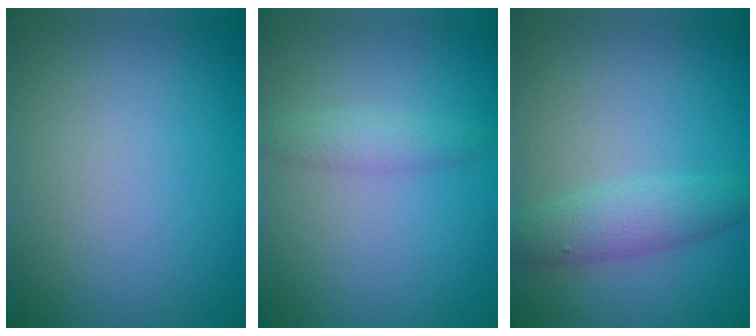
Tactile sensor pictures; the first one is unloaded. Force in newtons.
{"total": 1.6, "press": 1.6, "slide": 0.1}
{"total": 2.8, "press": 2.8, "slide": 0.0}